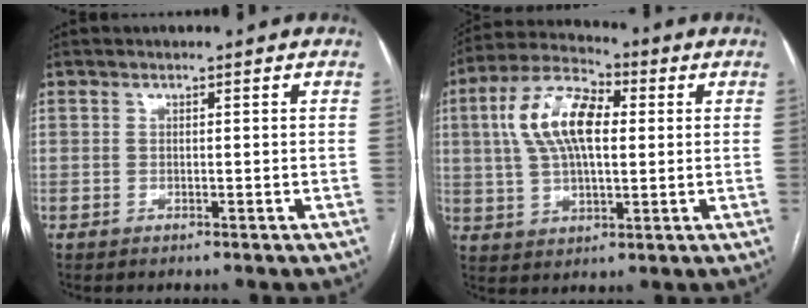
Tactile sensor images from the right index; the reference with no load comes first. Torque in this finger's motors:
{"motor_torque": [0.74, 0.29, 0.90, 0.21]}